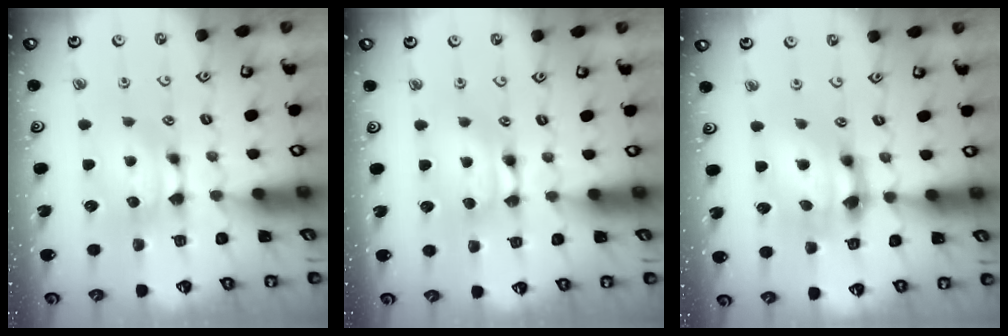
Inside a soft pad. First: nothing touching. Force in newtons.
{"total": 1.6, "press": 1.6, "slide": 0.2}
{"total": 4.8, "press": 4.3, "slide": 2.2}